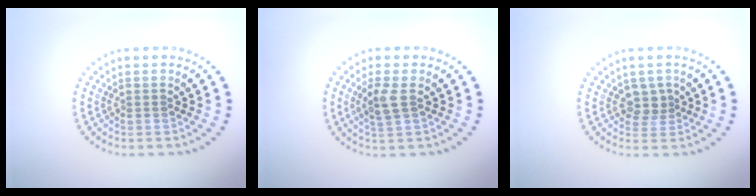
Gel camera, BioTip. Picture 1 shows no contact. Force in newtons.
{"total": 2.4, "press": 2.2, "slide": 0.8}
{"total": 1.8, "press": 1.4, "slide": 1.2}